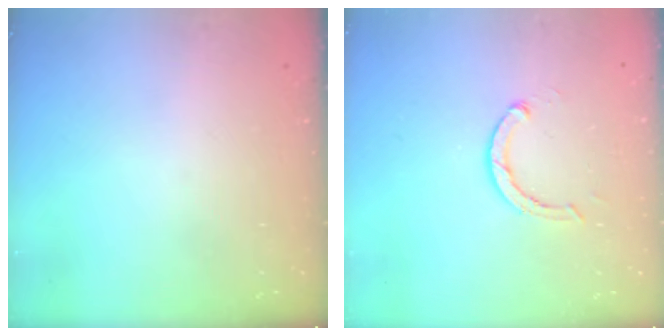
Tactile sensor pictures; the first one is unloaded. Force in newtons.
{"total": 2.9, "press": 2.9, "slide": 0.4}